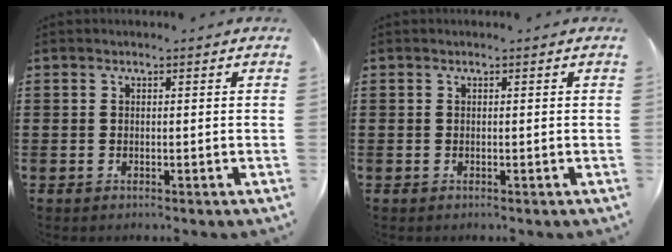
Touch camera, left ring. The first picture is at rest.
{"total": 0.0}